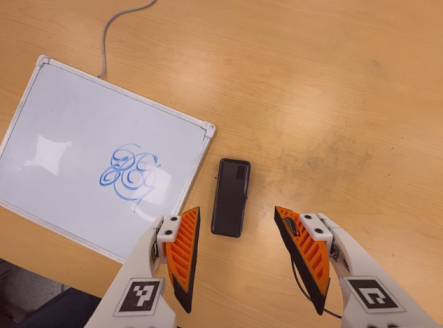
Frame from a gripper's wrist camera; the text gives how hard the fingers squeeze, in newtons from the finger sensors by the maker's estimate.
{"total": 0.0}